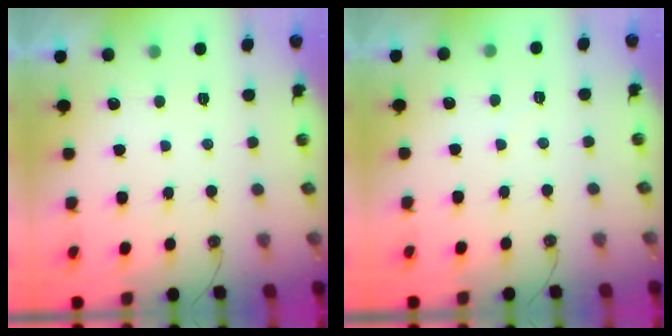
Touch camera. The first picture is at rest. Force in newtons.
{"total": 2.4, "press": 2.4, "slide": 0.4}